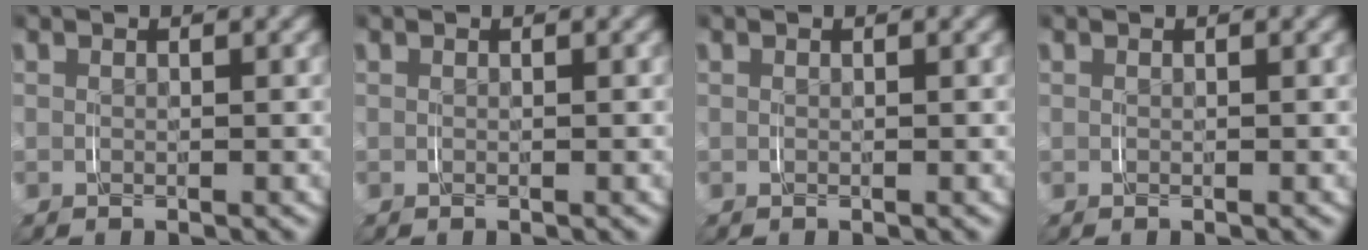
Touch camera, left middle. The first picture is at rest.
{"total": 0.0}
{"total": 0.0}
{"total": 0.0}